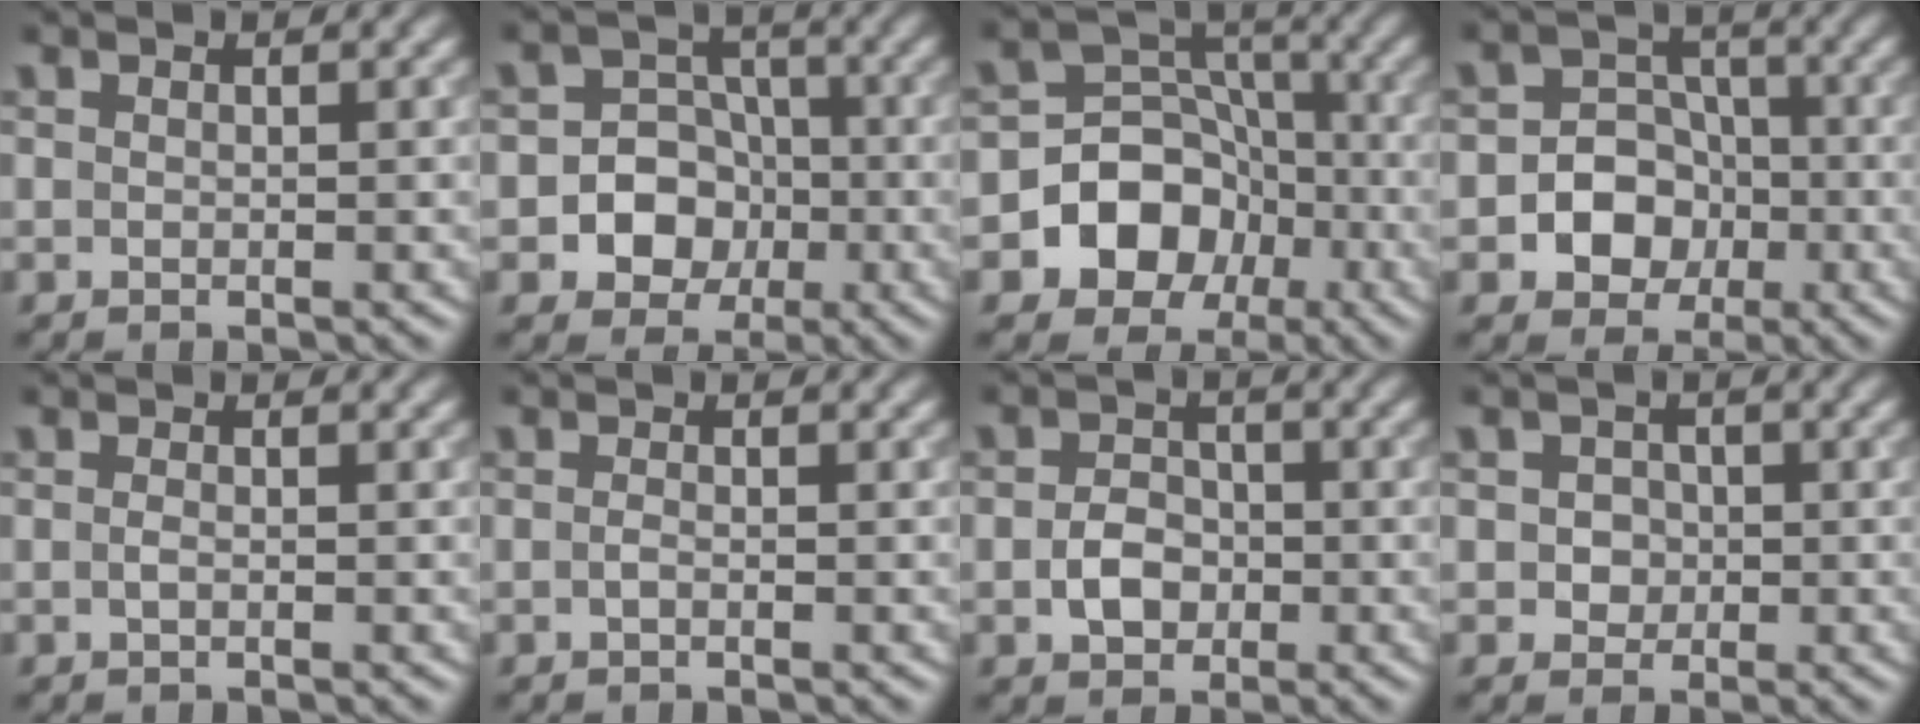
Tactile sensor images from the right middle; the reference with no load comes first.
{"total": 6.8, "force": [-1.9, 6.1, 2.1], "torque": [-0.018, 0.016, -0.058]}
{"total": 8.6, "force": [-3.5, 7.3, 3.1], "torque": [-0.029, 0.005, -0.096]}
{"total": 6.2, "force": [-1.8, 5.5, 2.3], "torque": [-0.015, 0.012, -0.055]}
{"total": 0.6, "force": [-0.2, 0.2, 0.5], "torque": [-0.013, -0.001, -0.004]}
{"total": 0.6, "force": [-0.3, 0.1, 0.5], "torque": [-0.012, -0.001, -0.006]}
{"total": 2.7, "force": [-0.7, 2.1, 1.5], "torque": [-0.026, 0.000, -0.017]}
{"total": 1.7, "force": [0.0, 1.6, 0.6], "torque": [0.005, 0.001, -0.001]}